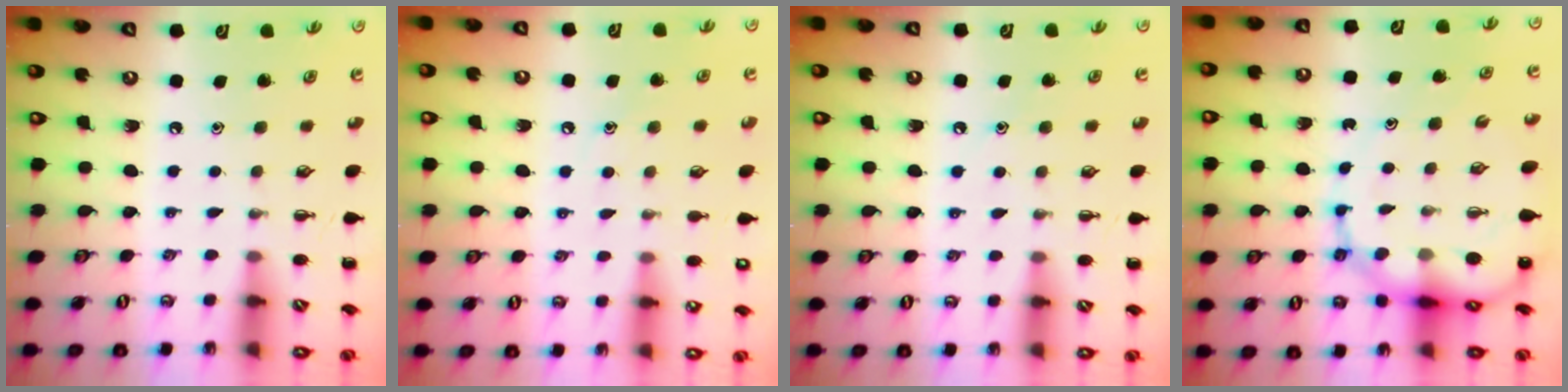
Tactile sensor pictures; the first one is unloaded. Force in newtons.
{"total": 7.8, "press": 7.5, "slide": 2.0}
{"total": 6.8, "press": 6.6, "slide": 1.8}
{"total": 14.0, "press": 13.5, "slide": 3.7}